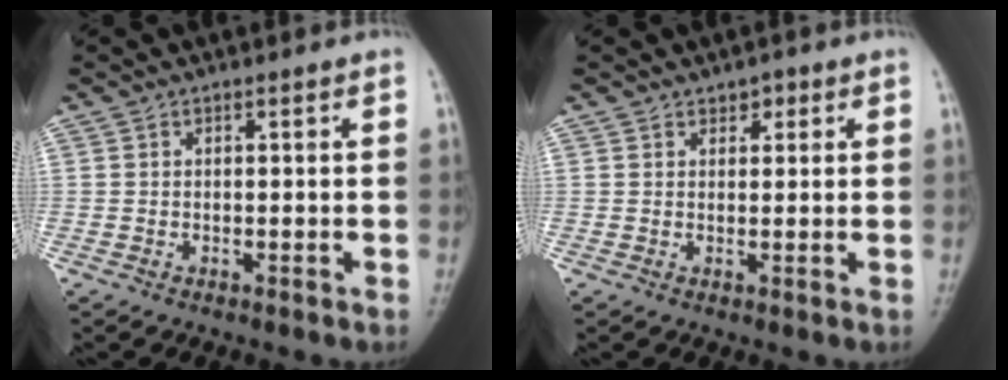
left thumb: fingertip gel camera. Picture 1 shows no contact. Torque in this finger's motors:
{"motor_torque": [-0.08, 1.16, -0.15, -0.13, -0.10]}